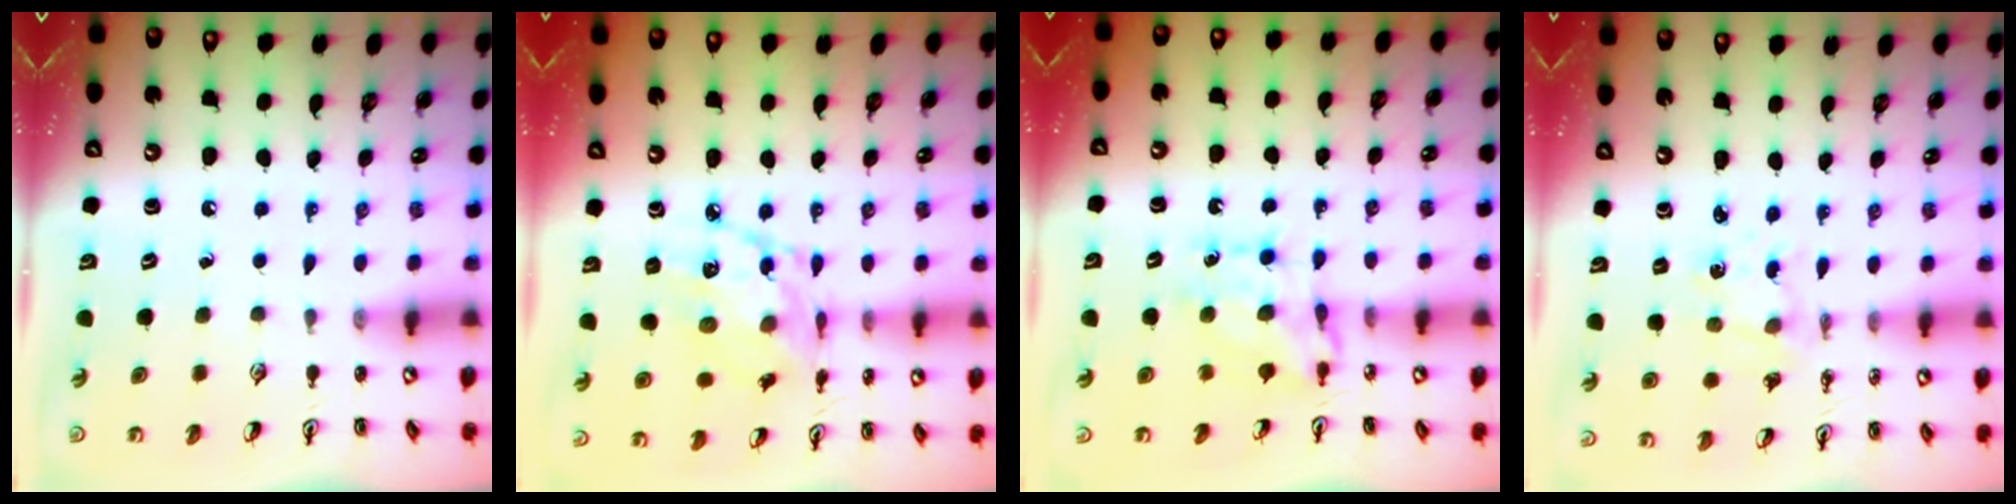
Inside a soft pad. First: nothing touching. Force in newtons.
{"total": 12.9, "press": 12.8, "slide": 0.8}
{"total": 7.1, "press": 7.1, "slide": 0.7}
{"total": 1.2, "press": 1.2, "slide": 0.1}